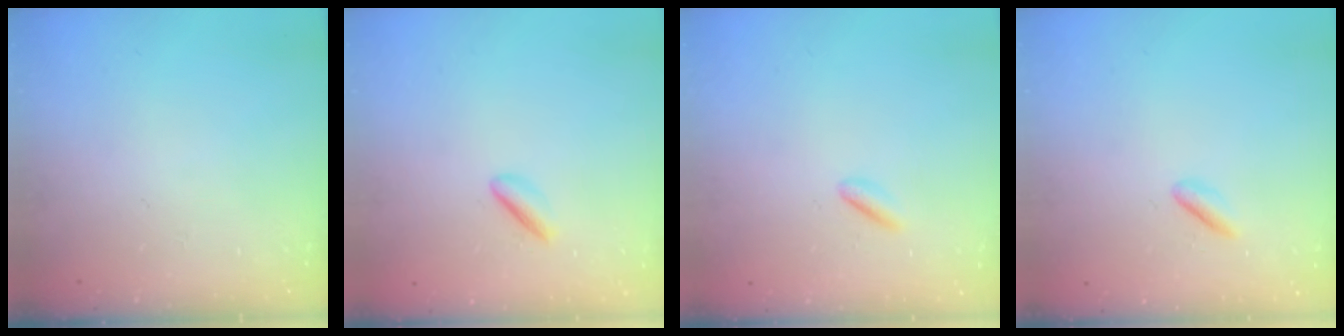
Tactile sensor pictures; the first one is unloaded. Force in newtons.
{"total": 2.0, "press": 1.9, "slide": 0.6}
{"total": 2.2, "press": 2.0, "slide": 0.9}
{"total": 1.1, "press": 0.9, "slide": 0.7}